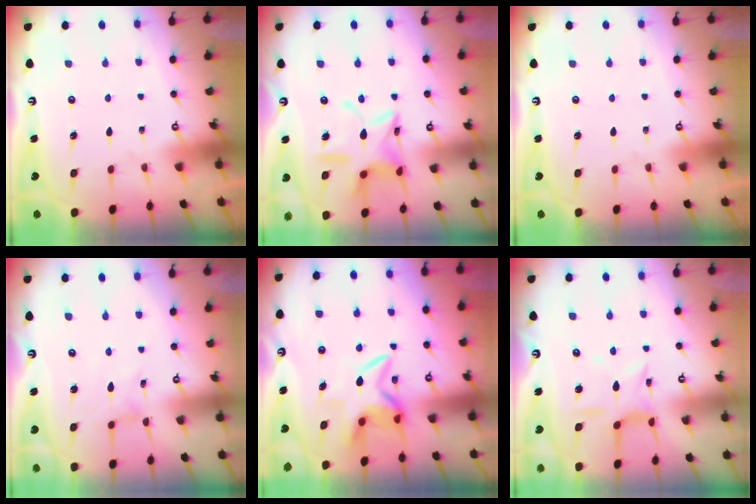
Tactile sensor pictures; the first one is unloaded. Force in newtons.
{"total": 13.5, "press": 13.5, "slide": 1.0}
{"total": 0.0}
{"total": 0.0}
{"total": 6.2, "press": 6.1, "slide": 0.7}
{"total": 7.9, "press": 7.9, "slide": 0.4}